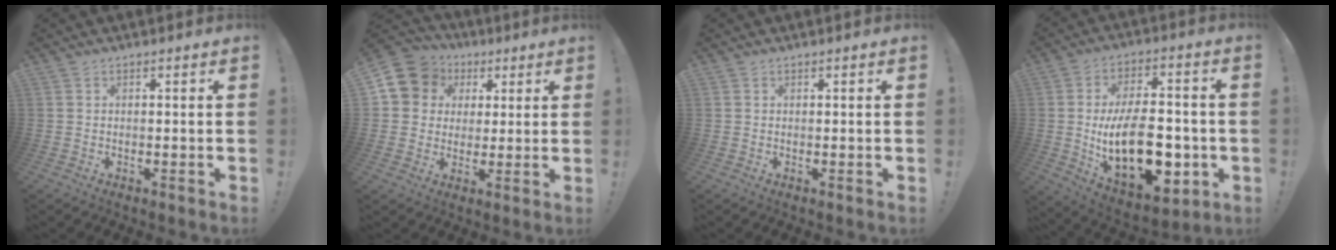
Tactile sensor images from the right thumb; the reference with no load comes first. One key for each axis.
{"total": 11.2, "fx": 3.8, "fy": 9.9, "fz": 3.5, "tx": -0.053, "ty": -0.012, "tz": 0.079}
{"total": 0.0}
{"total": 24.5, "fx": -4.4, "fy": 13.5, "fz": 19.9, "tx": -0.342, "ty": 0.018, "tz": -0.060}